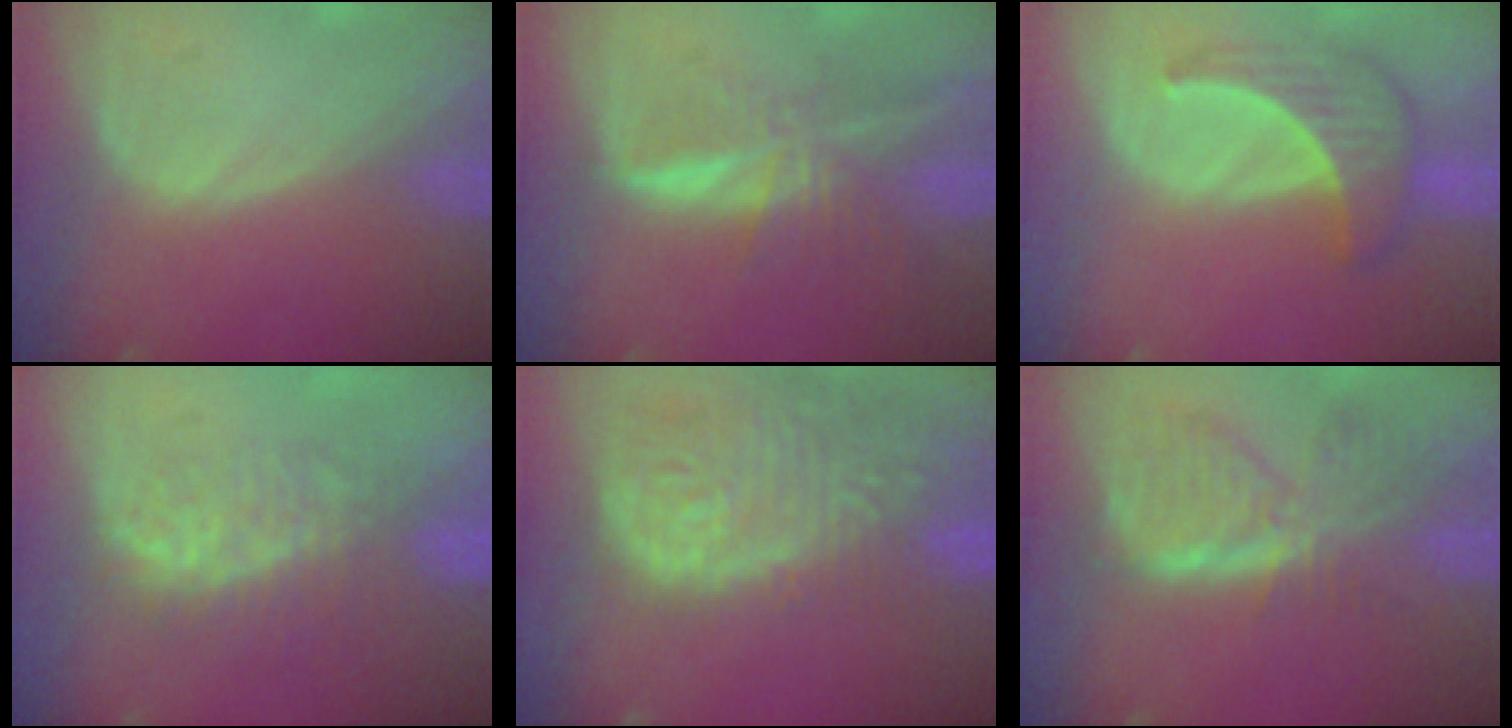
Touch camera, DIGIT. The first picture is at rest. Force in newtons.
{"total": 7.0, "press": 6.0, "slide": 3.7}
{"total": 6.3, "press": 6.0, "slide": 1.9}
{"total": 7.7, "press": 7.1, "slide": 3.1}
{"total": 14.5, "press": 11.9, "slide": 8.2}
{"total": 7.9, "press": 7.0, "slide": 3.7}